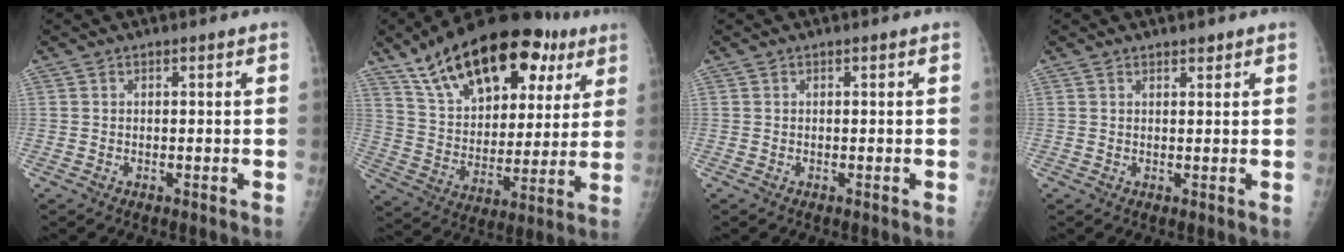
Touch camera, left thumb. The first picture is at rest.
{"total": 26.9, "force": [14.7, 13.9, 17.6], "torque": [-0.246, -0.011, 0.241]}
{"total": 0.0}
{"total": 1.2, "force": [0.9, 0.5, 0.5], "torque": [-0.003, -0.006, 0.013]}